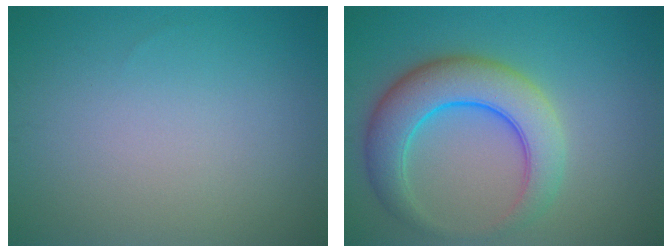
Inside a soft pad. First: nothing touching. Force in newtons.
{"total": 7.0, "press": 7.0, "slide": 0.1}